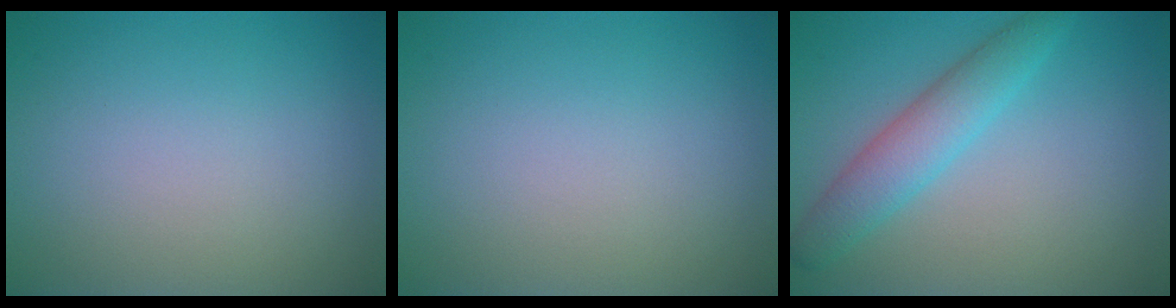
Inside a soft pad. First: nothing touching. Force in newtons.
{"total": 0.0}
{"total": 3.8, "press": 3.8, "slide": 0.0}